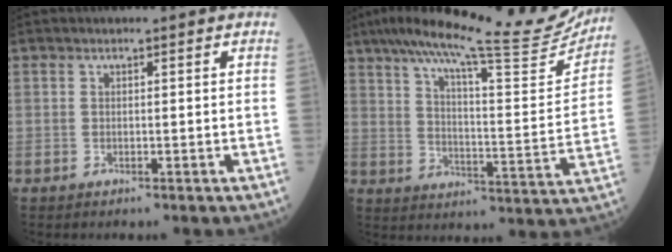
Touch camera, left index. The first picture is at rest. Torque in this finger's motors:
{"motor_torque": [1.00, -1.14, 0.54, 0.14]}